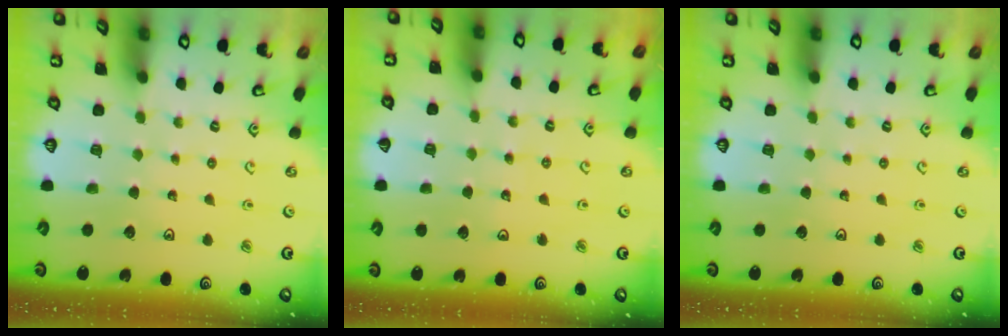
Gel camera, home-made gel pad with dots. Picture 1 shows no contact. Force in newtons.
{"total": 3.9, "press": 3.9, "slide": 0.4}
{"total": 0.0}